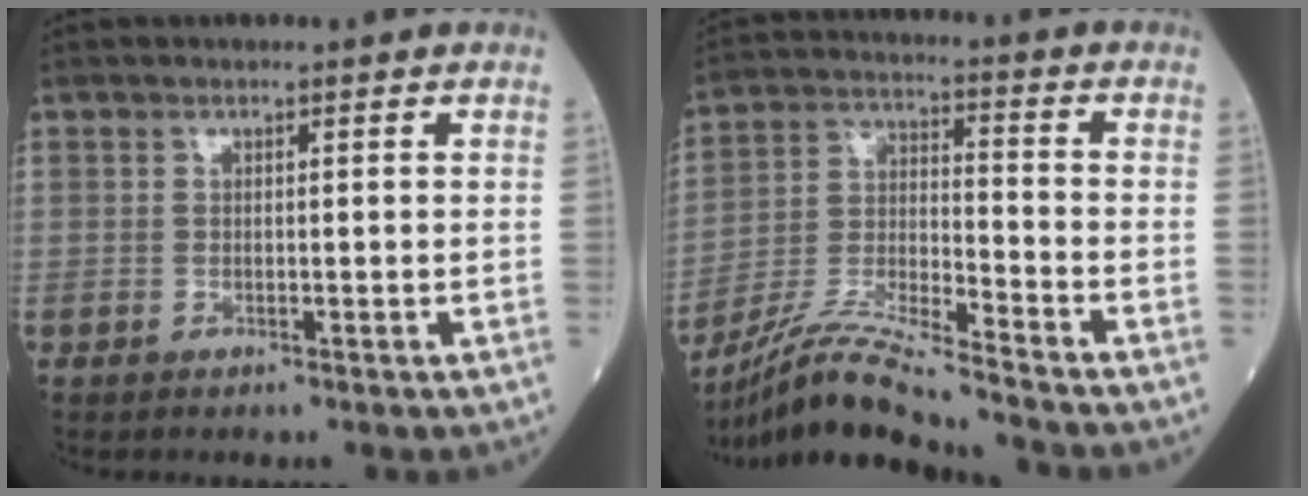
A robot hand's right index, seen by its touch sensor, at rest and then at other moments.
{"total": 12.9, "force": [-11.7, -0.9, 5.4], "torque": [-0.108, -0.010, -0.219]}